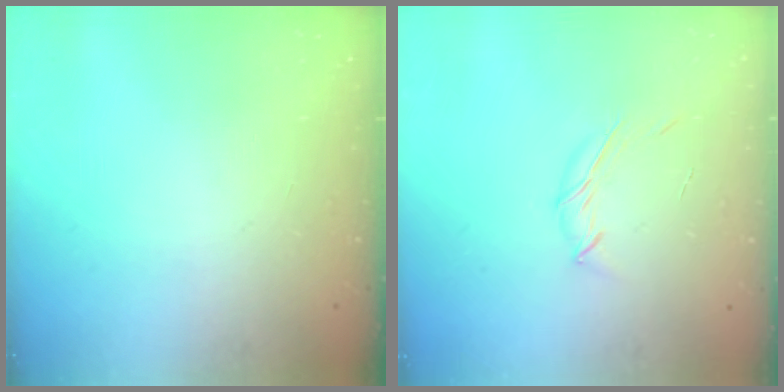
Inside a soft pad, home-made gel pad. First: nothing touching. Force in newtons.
{"total": 6.0, "press": 6.0, "slide": 0.8}